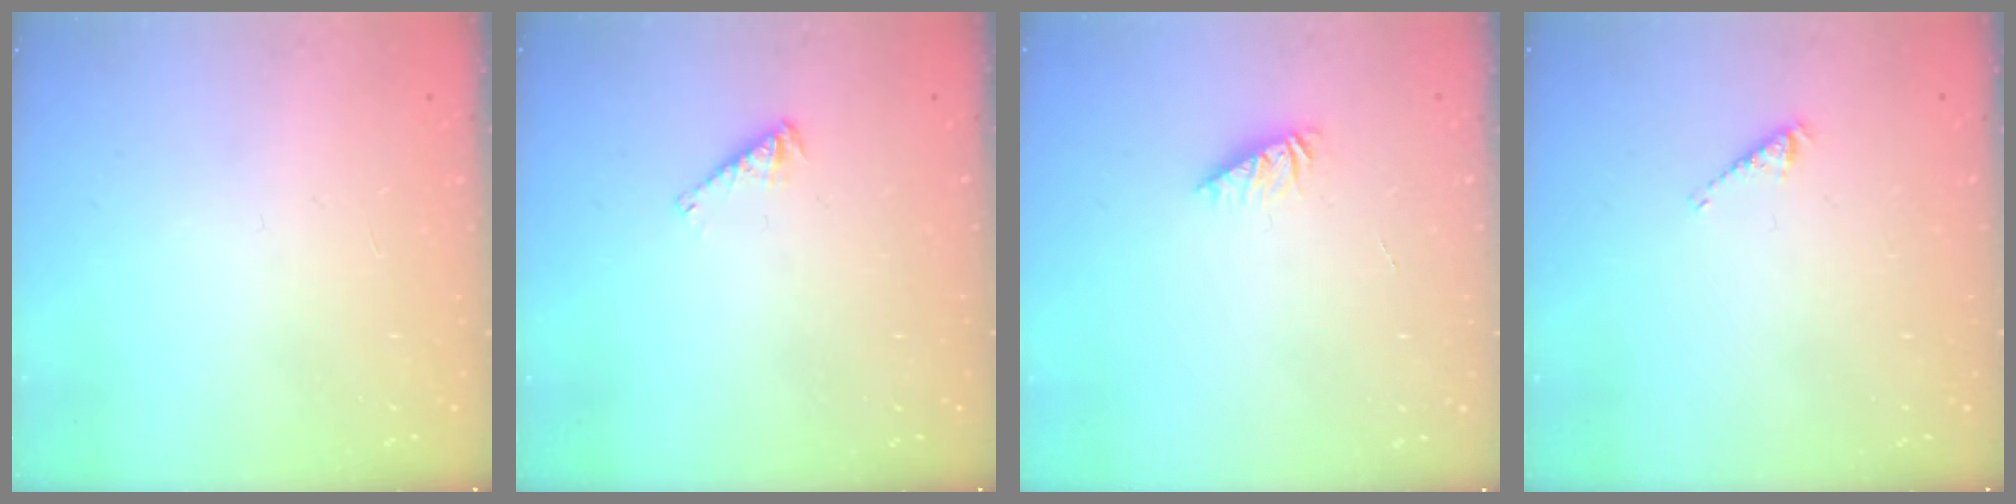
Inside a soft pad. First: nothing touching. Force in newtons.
{"total": 2.5, "press": 2.5, "slide": 0.4}
{"total": 1.2, "press": 1.2, "slide": 0.2}
{"total": 2.9, "press": 2.9, "slide": 0.5}